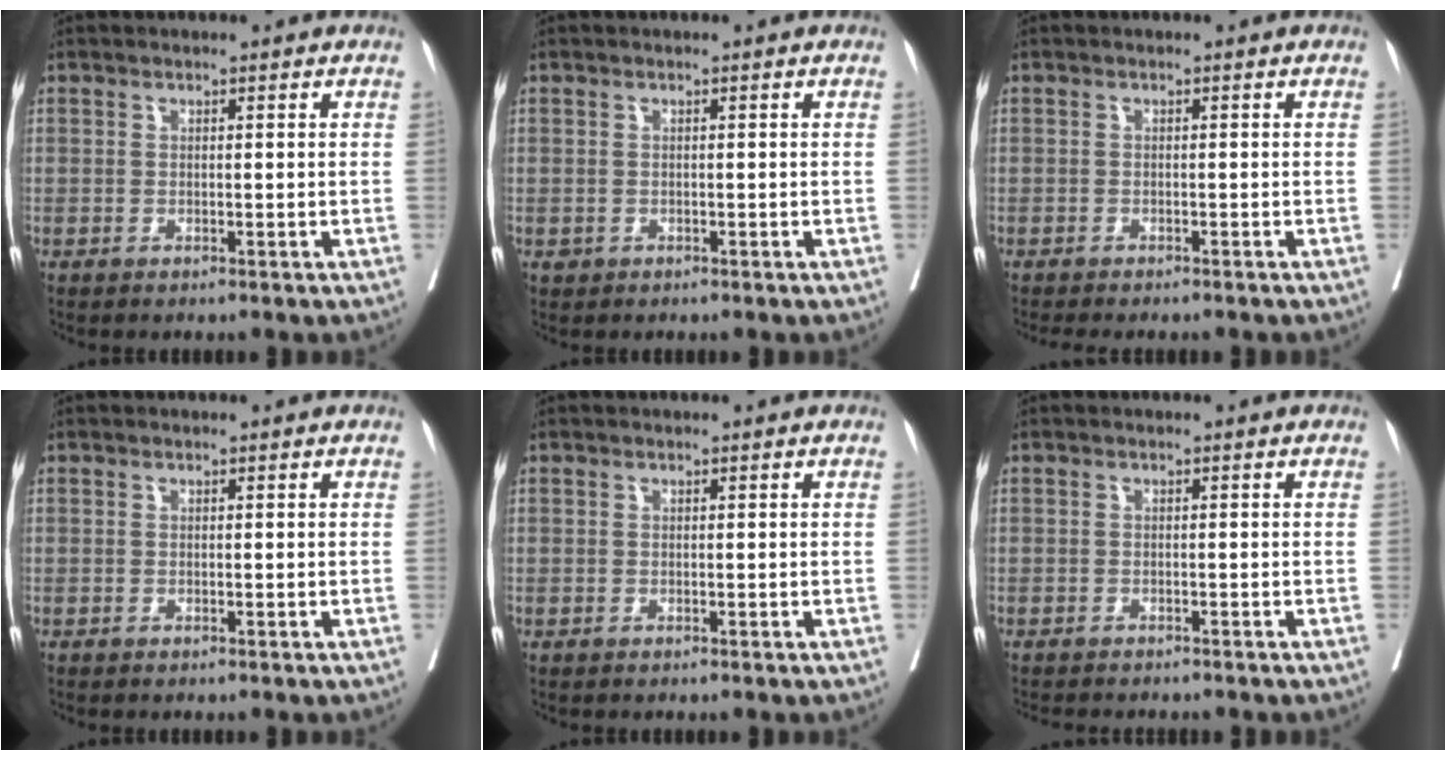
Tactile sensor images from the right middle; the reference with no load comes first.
{"total": 0.6, "force": [-0.2, 0.6, 0.1], "torque": [-0.003, 0.003, 0.000]}
{"total": 6.0, "force": [-5.3, 1.2, 2.5], "torque": [-0.022, -0.006, -0.071]}
{"total": 0.0}
{"total": 0.0}
{"total": 5.5, "force": [-5.0, 1.2, 2.1], "torque": [-0.024, -0.005, -0.066]}